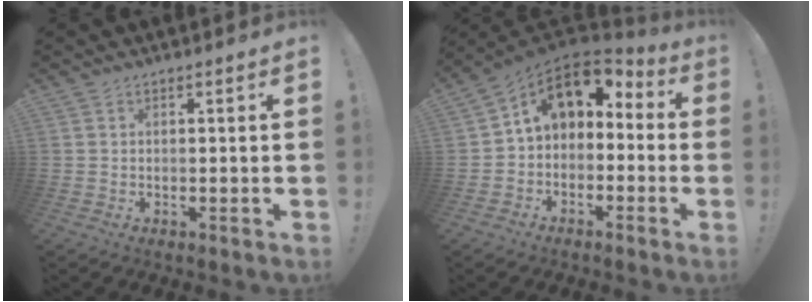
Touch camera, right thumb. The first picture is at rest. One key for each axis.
{"total": 9.2, "fx": 2.9, "fy": 6.4, "fz": 5.9, "tx": -0.085, "ty": -0.010, "tz": 0.055}